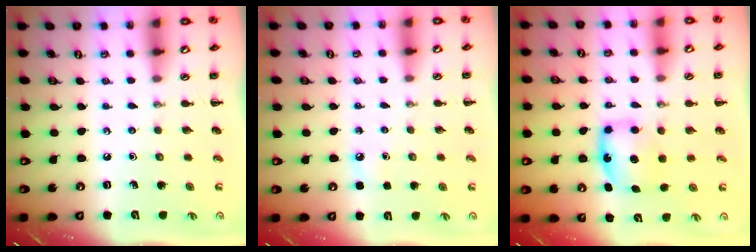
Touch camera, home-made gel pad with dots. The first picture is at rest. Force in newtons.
{"total": 2.8, "press": 2.6, "slide": 1.0}
{"total": 6.3, "press": 6.2, "slide": 1.0}